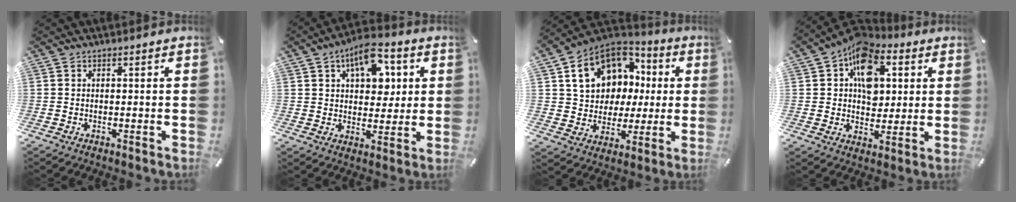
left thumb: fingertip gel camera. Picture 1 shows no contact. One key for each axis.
{"total": 11.3, "fx": 5.0, "fy": 7.0, "fz": 7.3, "tx": -0.106, "ty": -0.009, "tz": 0.090}
{"total": 14.6, "fx": 4.9, "fy": 12.3, "fz": 6.2, "tx": -0.118, "ty": -0.017, "tz": 0.102}
{"total": 13.2, "fx": 4.5, "fy": 9.8, "fz": 7.6, "tx": -0.118, "ty": -0.018, "tz": 0.086}